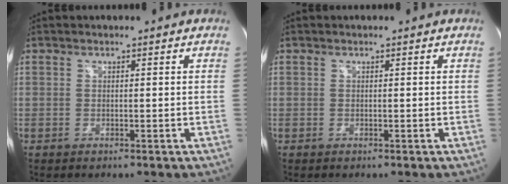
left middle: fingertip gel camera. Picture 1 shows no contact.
{"total": 0.0}